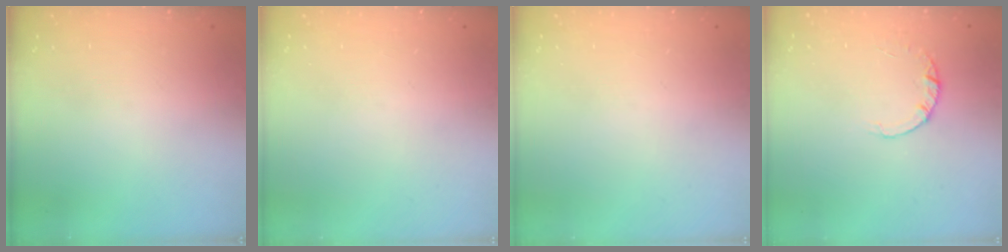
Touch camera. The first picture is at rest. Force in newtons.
{"total": 0.0}
{"total": 0.0}
{"total": 1.8, "press": 1.8, "slide": 0.1}